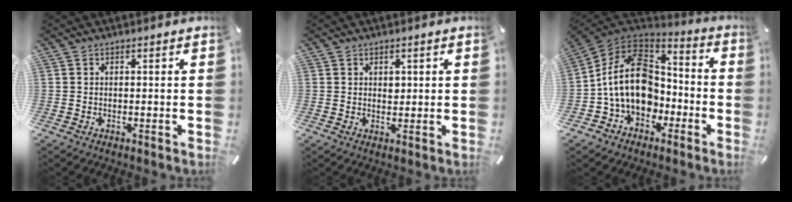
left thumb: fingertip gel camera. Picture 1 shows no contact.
{"total": 1.5, "force": [0.6, 1.3, 0.6], "torque": [0.003, -0.002, 0.006]}
{"total": 17.0, "force": [-2.1, 13.6, 9.9], "torque": [-0.200, 0.023, -0.037]}